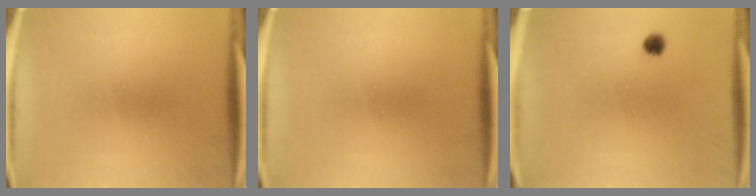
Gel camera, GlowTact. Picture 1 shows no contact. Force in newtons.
{"total": 0.0}
{"total": 1.8}